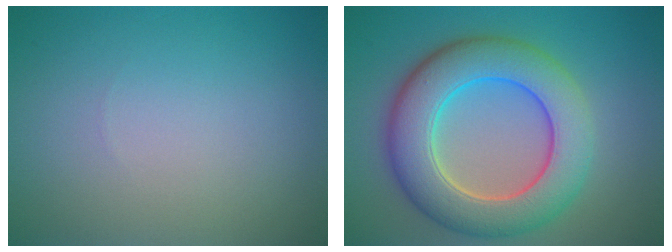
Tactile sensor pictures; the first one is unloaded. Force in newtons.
{"total": 9.1, "press": 9.1, "slide": 0.4}